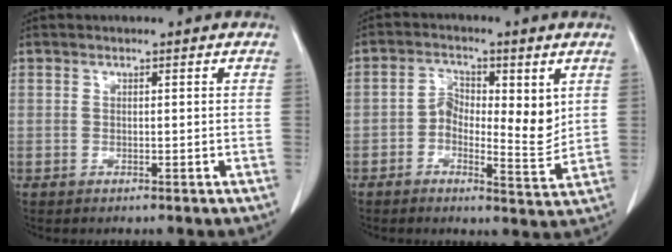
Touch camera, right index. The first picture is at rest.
{"total": 7.6, "force": [0.9, 3.8, 6.6], "torque": [-0.096, 0.004, 0.013]}